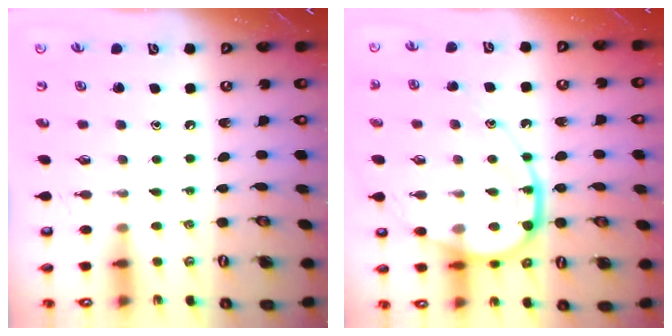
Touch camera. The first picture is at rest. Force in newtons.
{"total": 16.2, "press": 16.1, "slide": 1.7}